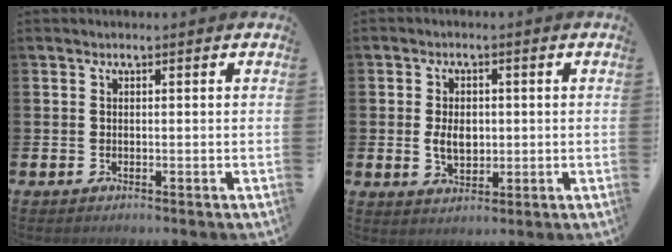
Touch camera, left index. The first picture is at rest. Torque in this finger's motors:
{"motor_torque": [0.89, -0.22, 0.19, 0.15]}